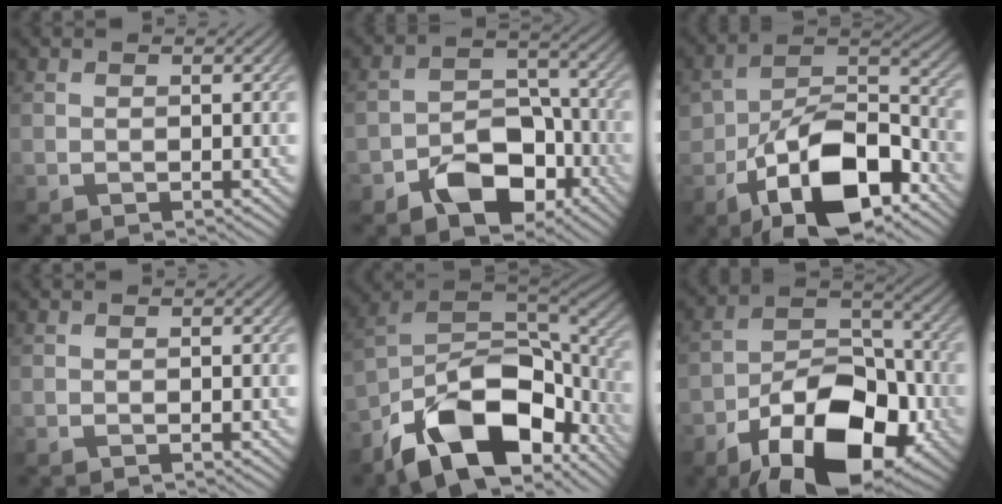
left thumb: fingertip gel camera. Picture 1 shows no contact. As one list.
[{"total": 9.6, "force": [-5.1, 6.1, 5.4], "torque": [-0.083, -0.008, -0.093]}, {"total": 14.5, "force": [-6.9, 7.7, 10.1], "torque": [-0.187, -0.024, -0.122]}, {"total": 0.0}, {"total": 17.2, "force": [-9.8, 8.5, 11.2], "torque": [-0.217, -0.026, -0.174]}, {"total": 16.2, "force": [-8.4, 8.8, 10.7], "torque": [-0.179, -0.020, -0.150]}]